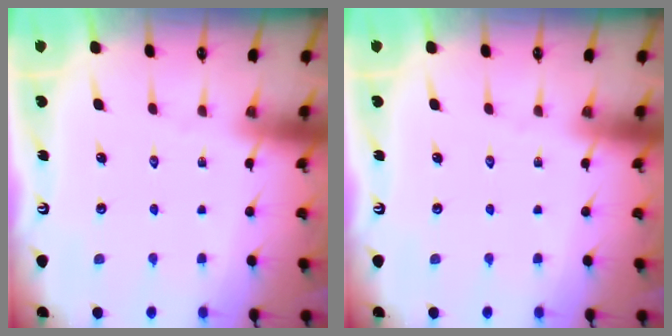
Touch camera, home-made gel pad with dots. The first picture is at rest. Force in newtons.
{"total": 0.0}